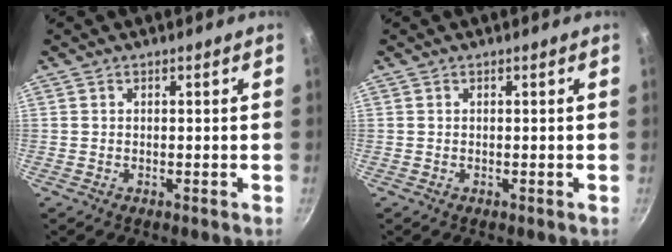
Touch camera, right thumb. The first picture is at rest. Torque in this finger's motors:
{"motor_torque": [0.00, 0.00, 0.01, 0.00, 0.00]}